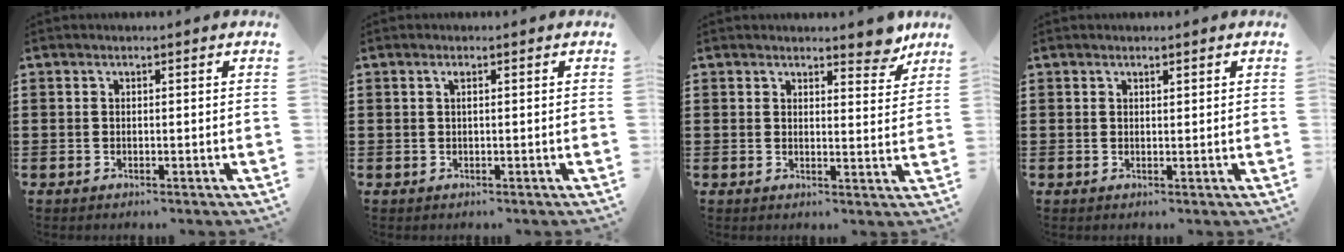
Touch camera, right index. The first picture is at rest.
{"total": 0.7, "force": [0.2, 0.1, 0.6], "torque": [-0.013, 0.000, 0.003]}
{"total": 4.5, "force": [4.0, 1.3, 1.5], "torque": [-0.014, -0.016, 0.069]}
{"total": 0.7, "force": [0.6, 0.3, 0.3], "torque": [-0.006, 0.002, 0.011]}